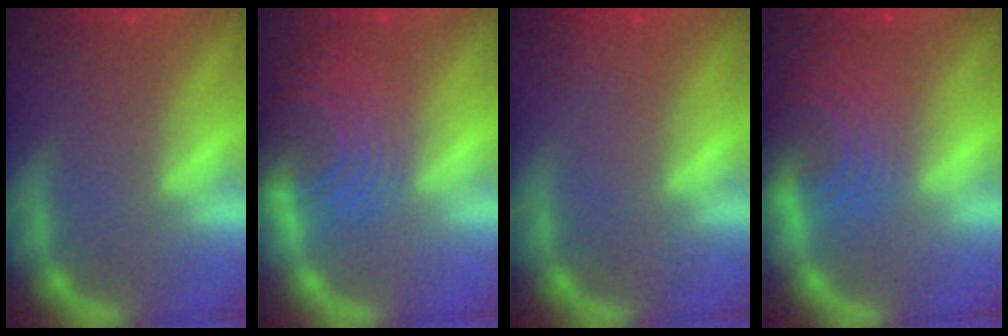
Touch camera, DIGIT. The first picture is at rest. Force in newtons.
{"total": 9.5}
{"total": 0.9}
{"total": 7.6}